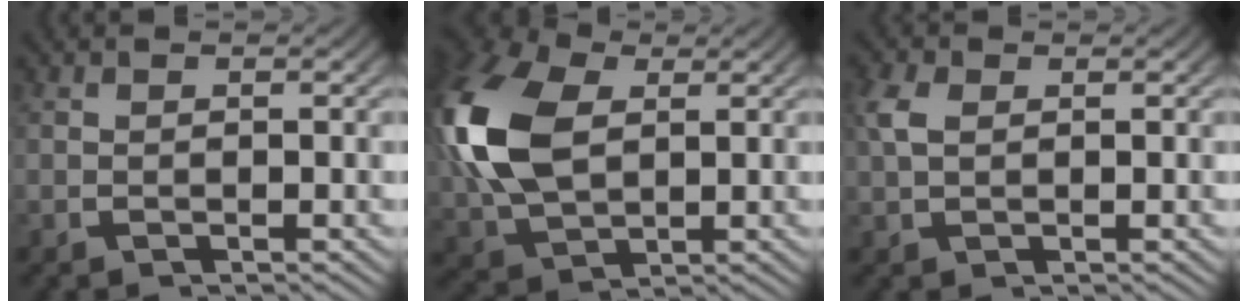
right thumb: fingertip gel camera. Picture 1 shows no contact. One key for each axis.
{"total": 11.1, "fx": 1.7, "fy": 7.6, "fz": 7.8, "tx": -0.197, "ty": -0.027, "tz": 0.046}
{"total": 2.1, "fx": 0.7, "fy": 1.4, "fz": 1.4, "tx": -0.034, "ty": 0.001, "tz": 0.017}